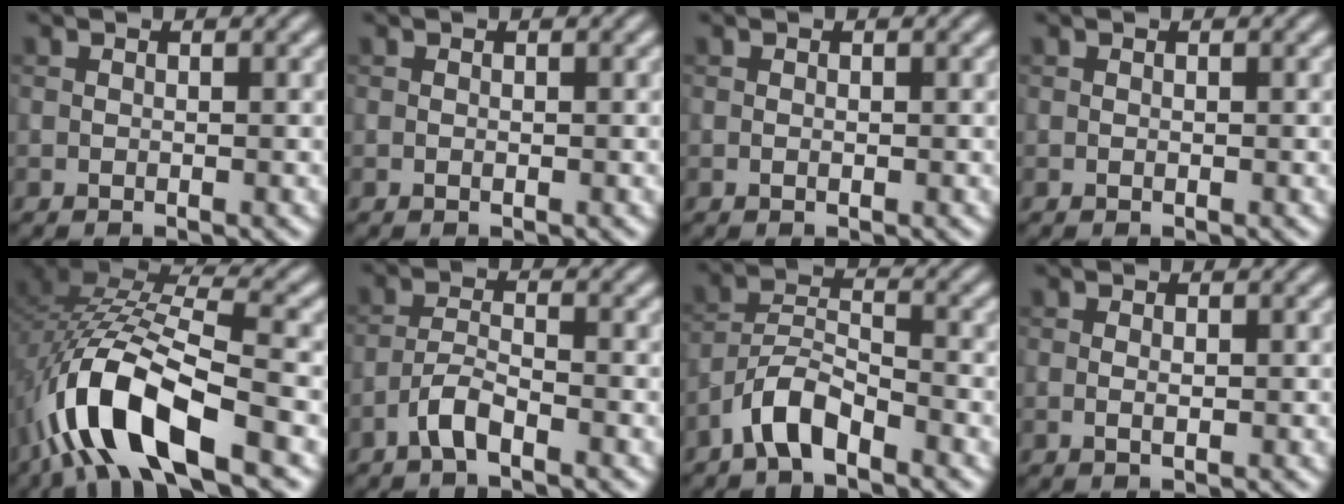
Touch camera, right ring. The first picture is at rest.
{"total": 0.0}
{"total": 0.0}
{"total": 0.0}
{"total": 12.1, "force": [-5.6, 4.6, 9.7], "torque": [-0.199, 0.004, -0.109]}
{"total": 2.7, "force": [-1.8, 0.6, 1.9], "torque": [-0.041, 0.007, -0.044]}
{"total": 4.2, "force": [-3.1, 1.3, 2.5], "torque": [-0.046, 0.011, -0.069]}
{"total": 0.7, "force": [0.0, 0.3, 0.7], "torque": [-0.014, -0.002, 0.001]}